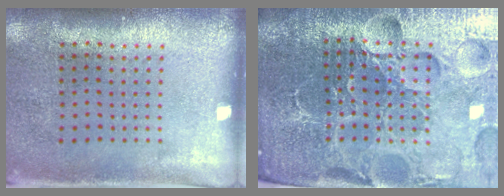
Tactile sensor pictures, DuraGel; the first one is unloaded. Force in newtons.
{"total": 6.4, "press": 5.8, "slide": 2.8}